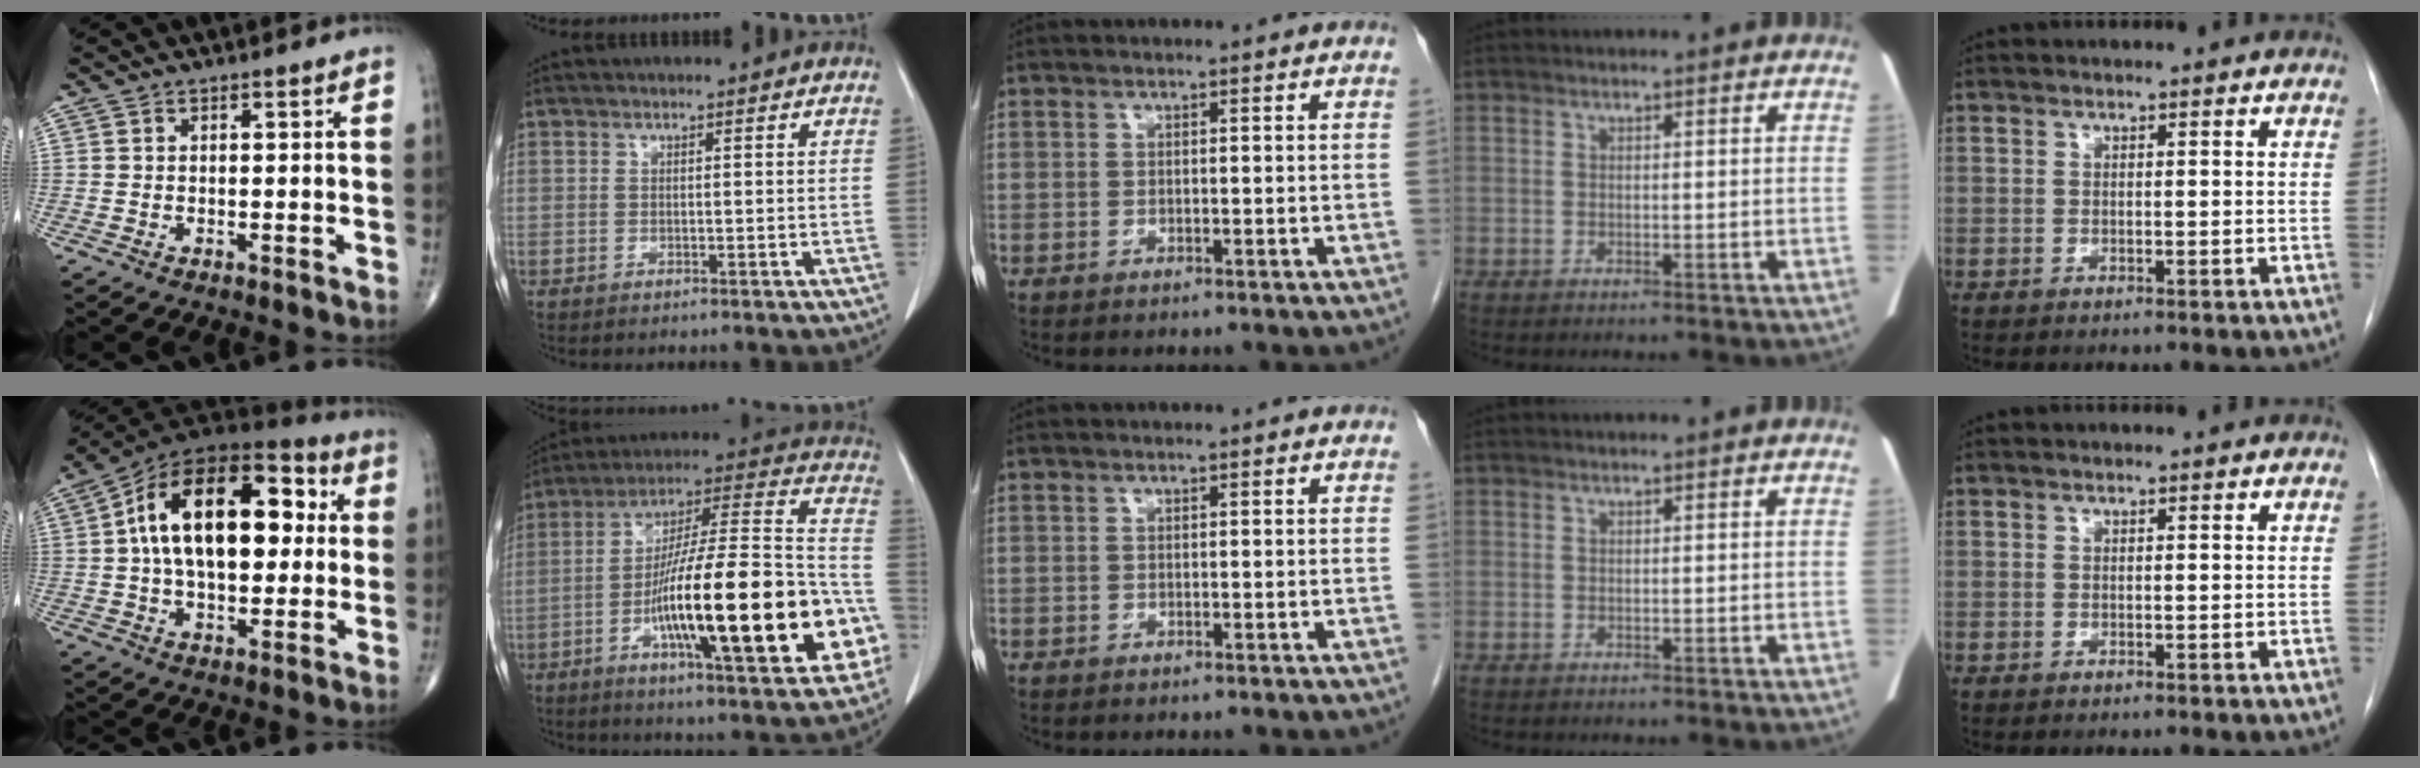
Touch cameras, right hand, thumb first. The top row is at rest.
{"thumb": {"total": 23.6, "force": [3.4, 13.1, 19.4], "torque": [-0.297, 0.030, 0.043]}, "index": {"total": 29.5, "force": [-8.4, 4.7, 27.9], "torque": [-0.378, 0.003, -0.133]}}